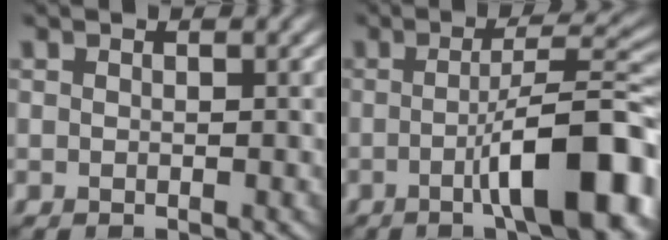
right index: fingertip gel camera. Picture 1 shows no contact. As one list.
[{"total": 10.1, "force": [-3.3, 2.0, 9.3], "torque": [-0.121, 0.017, -0.055]}]